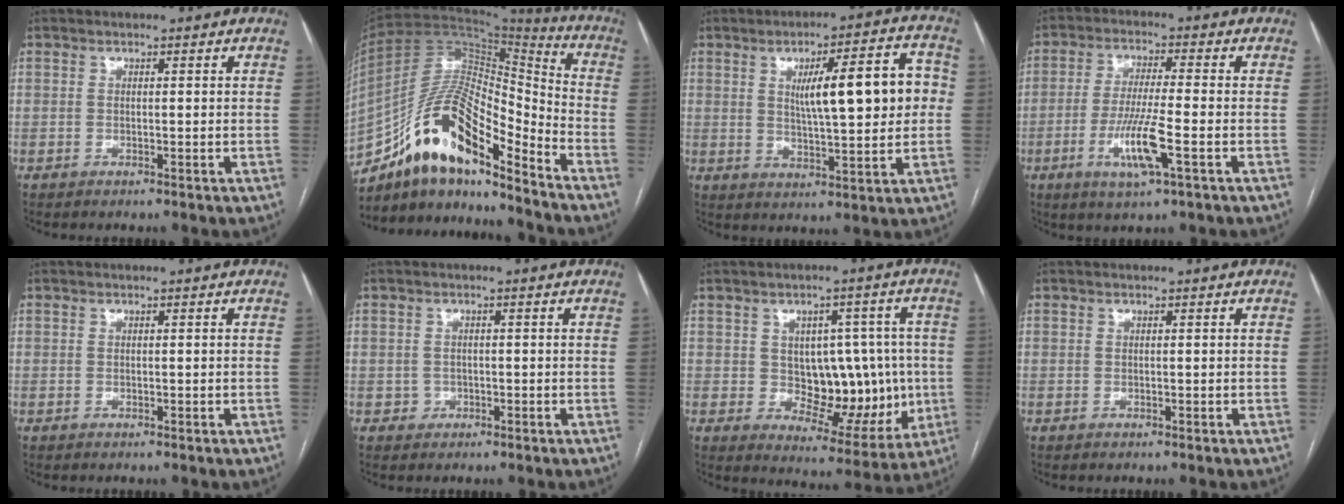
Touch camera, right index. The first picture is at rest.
{"total": 17.3, "force": [-12.2, 4.8, 11.3], "torque": [-0.204, 0.040, -0.213]}
{"total": 12.5, "force": [1.9, 2.5, 12.1], "torque": [-0.172, 0.024, 0.032]}
{"total": 8.7, "force": [-3.1, 0.3, 8.1], "torque": [-0.161, -0.012, -0.057]}
{"total": 0.0}
{"total": 1.7, "force": [-0.5, 1.6, 0.0], "torque": [0.009, 0.010, -0.007]}
{"total": 12.1, "force": [-0.2, 7.3, 9.7], "torque": [-0.115, 0.023, 0.018]}
{"total": 0.0}